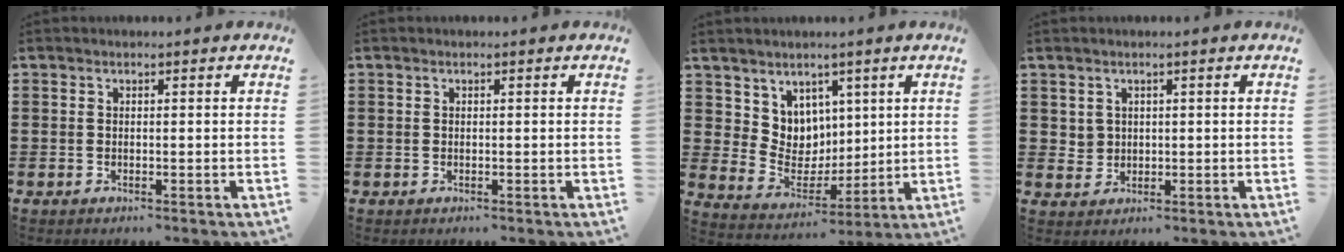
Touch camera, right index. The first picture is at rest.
{"total": 0.0}
{"total": 7.0, "force": [4.2, 5.6, -0.1], "torque": [-0.034, -0.034, 0.081]}
{"total": 2.1, "force": [1.0, 1.8, 0.2], "torque": [-0.013, 0.010, 0.019]}